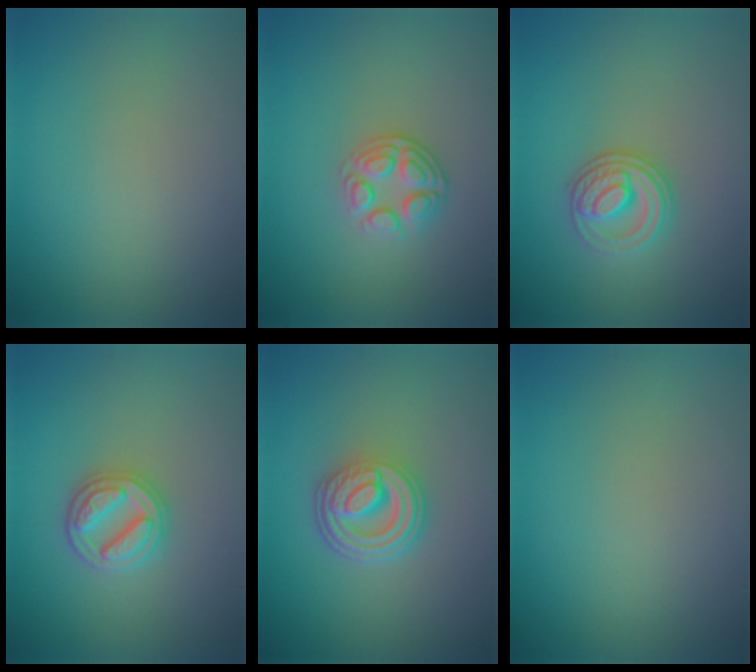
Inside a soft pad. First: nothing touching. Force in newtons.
{"total": 2.6, "press": 2.5, "slide": 0.9}
{"total": 3.0, "press": 2.6, "slide": 1.5}
{"total": 3.0, "press": 2.9, "slide": 0.4}
{"total": 4.8, "press": 3.6, "slide": 3.1}
{"total": 0.0}